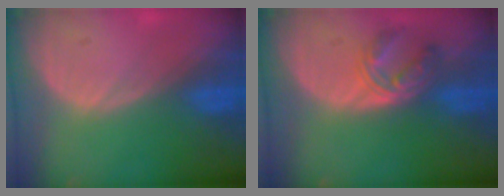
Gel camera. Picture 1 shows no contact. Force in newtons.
{"total": 5.5, "press": 5.0, "slide": 2.3}